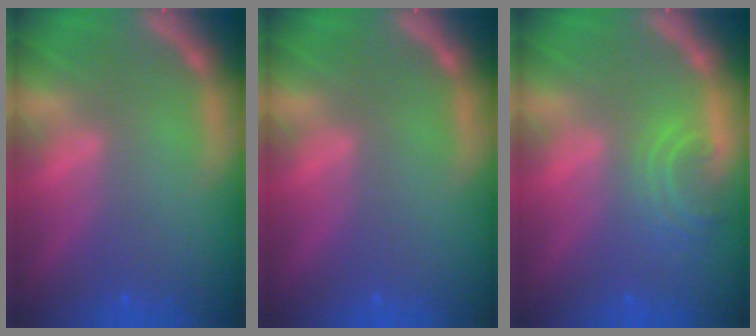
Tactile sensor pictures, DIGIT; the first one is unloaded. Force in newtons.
{"total": 0.0}
{"total": 3.5}